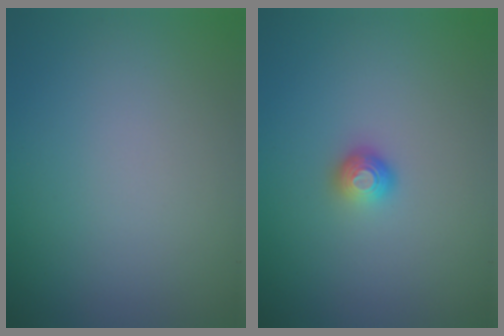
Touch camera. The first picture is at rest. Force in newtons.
{"total": 1.5, "press": 1.1, "slide": 1.0}